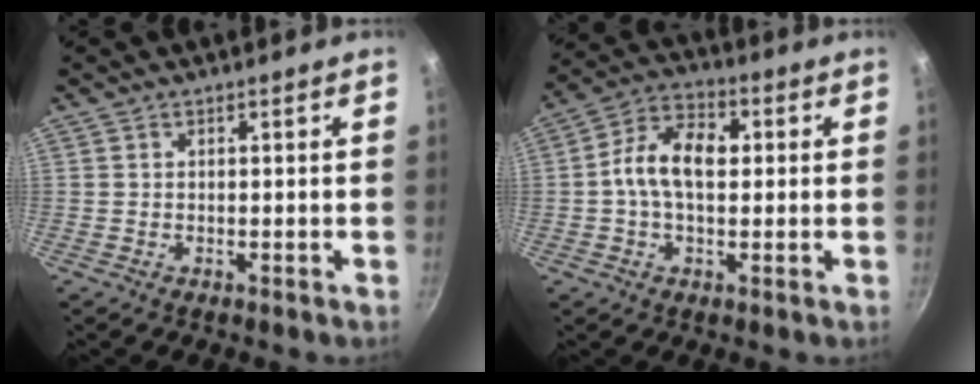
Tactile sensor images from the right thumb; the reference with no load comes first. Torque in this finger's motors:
{"motor_torque": [0.34, 0.35, 0.55, -0.31, 0.12]}